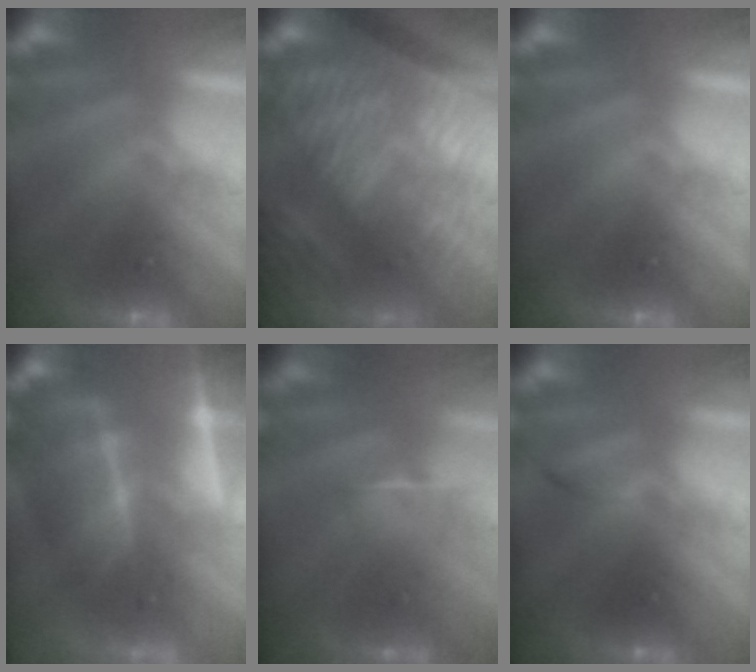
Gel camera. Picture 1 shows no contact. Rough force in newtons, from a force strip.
{"total": 8.4}
{"total": 0.0}
{"total": 7.6}
{"total": 1.2}
{"total": 2.0}